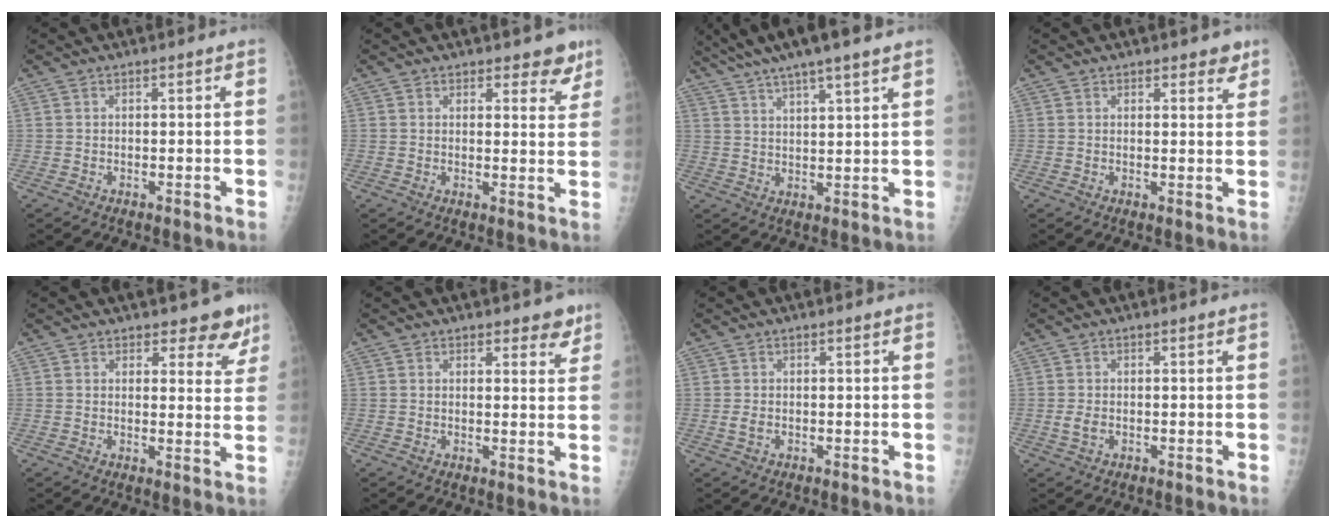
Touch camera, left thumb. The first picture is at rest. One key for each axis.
{"total": 4.6, "fx": 3.5, "fy": 2.4, "fz": 1.7, "tx": 0.013, "ty": -0.023, "tz": 0.038}
{"total": 12.1, "fx": 9.0, "fy": 1.3, "fz": 8.0, "tx": -0.137, "ty": -0.001, "tz": 0.154}
{"total": 2.9, "fx": 2.1, "fy": 1.5, "fz": 1.3, "tx": 0.008, "ty": -0.011, "tz": 0.025}
{"total": 6.2, "fx": 5.0, "fy": 3.2, "fz": 1.9, "tx": 0.014, "ty": -0.035, "tz": 0.050}
{"total": 3.6, "fx": 2.7, "fy": 1.9, "fz": 1.5, "tx": 0.010, "ty": -0.015, "tz": 0.032}
{"total": 1.3, "fx": -0.1, "fy": 0.8, "fz": 1.0, "tx": -0.023, "ty": -0.002, "tz": -0.003}
{"total": 1.9, "fx": -0.3, "fy": 1.2, "fz": 1.4, "tx": -0.032, "ty": -0.001, "tz": -0.007}